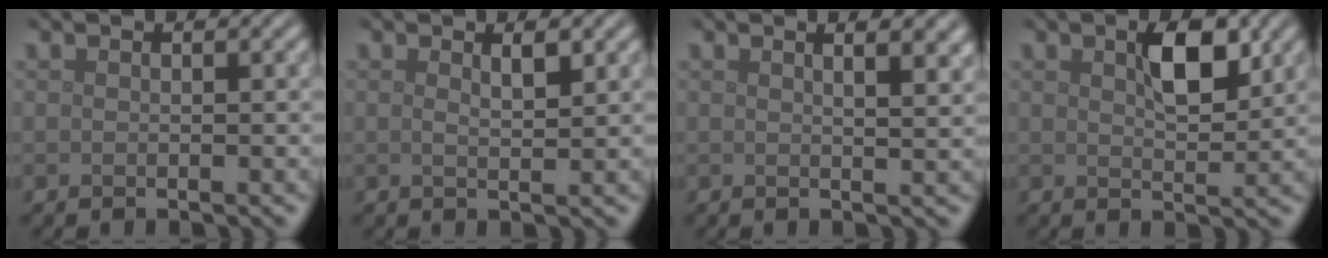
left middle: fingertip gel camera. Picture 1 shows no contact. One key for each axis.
{"total": 1.4, "fx": 0.7, "fy": 0.3, "fz": 1.2, "tx": -0.020, "ty": 0.000, "tz": 0.009}
{"total": 4.6, "fx": 2.6, "fy": 1.9, "fz": 3.3, "tx": -0.017, "ty": 0.022, "tz": 0.012}
{"total": 3.5, "fx": 1.6, "fy": 1.4, "fz": 2.7, "tx": -0.046, "ty": 0.004, "tz": 0.028}